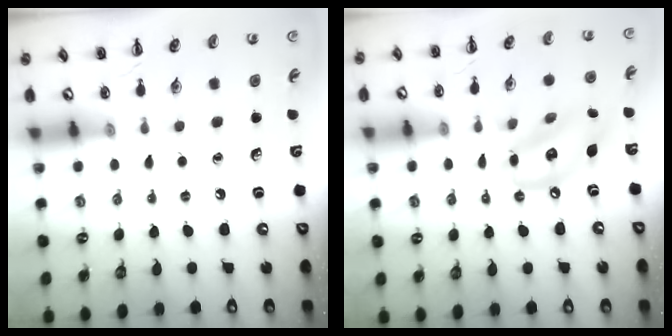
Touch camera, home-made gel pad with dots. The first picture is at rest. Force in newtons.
{"total": 11.4, "press": 11.2, "slide": 1.8}